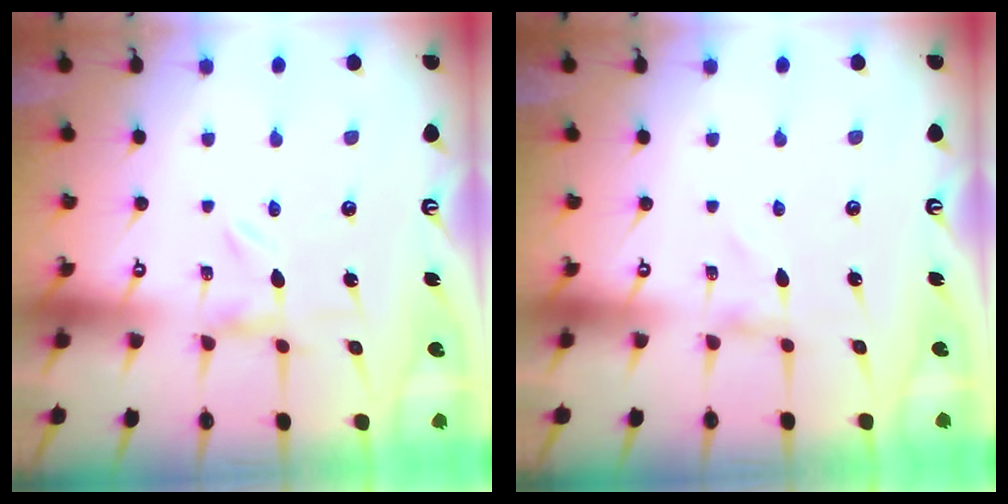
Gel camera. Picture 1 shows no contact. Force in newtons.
{"total": 0.9, "press": 0.9, "slide": 0.1}